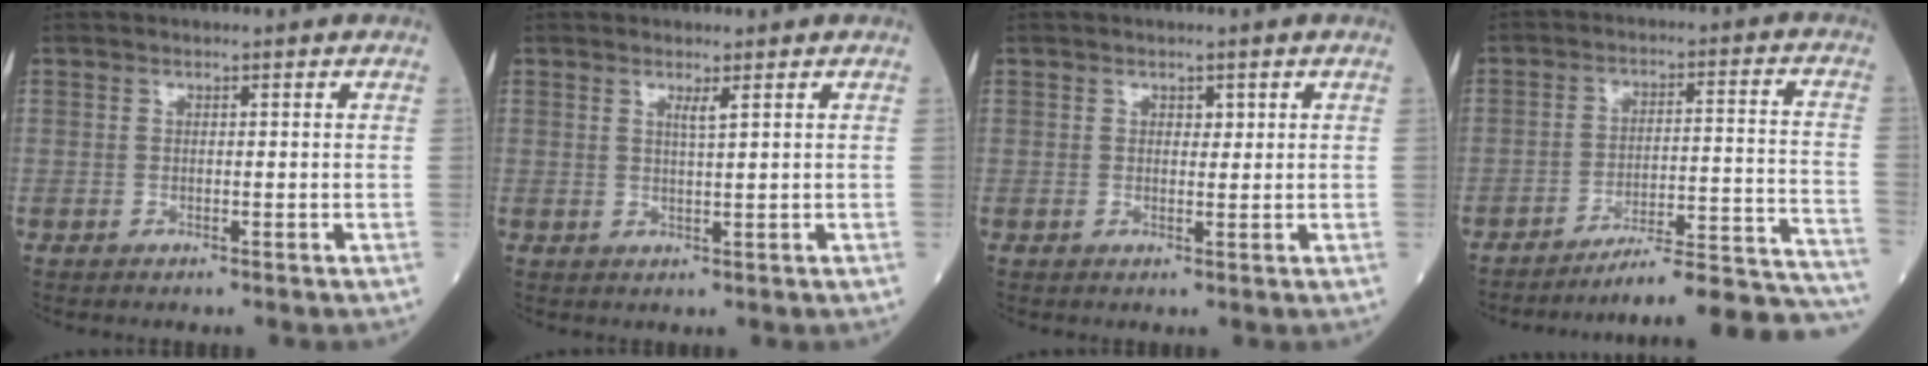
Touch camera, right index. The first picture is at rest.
{"total": 1.5, "force": [0.8, -0.3, 1.2], "torque": [-0.024, -0.007, 0.015]}
{"total": 1.2, "force": [0.6, 0.7, 0.7], "torque": [-0.006, -0.002, 0.008]}
{"total": 21.4, "force": [-20.6, -0.9, 5.9], "torque": [-0.021, 0.009, -0.274]}